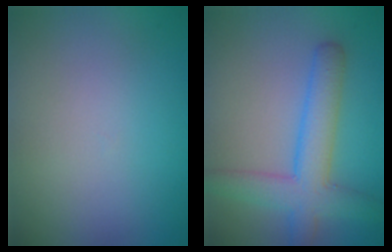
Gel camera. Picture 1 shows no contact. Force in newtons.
{"total": 4.3, "press": 4.3, "slide": 0.2}